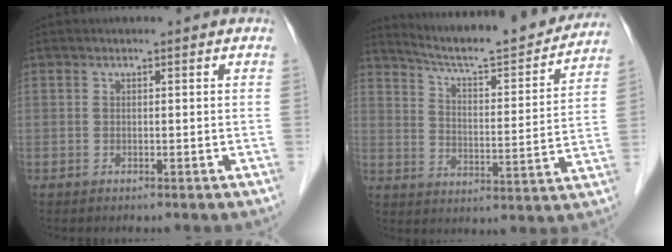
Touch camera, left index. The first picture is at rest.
{"total": 18.1, "force": [17.1, 1.6, 5.9], "torque": [-0.093, -0.021, 0.233]}